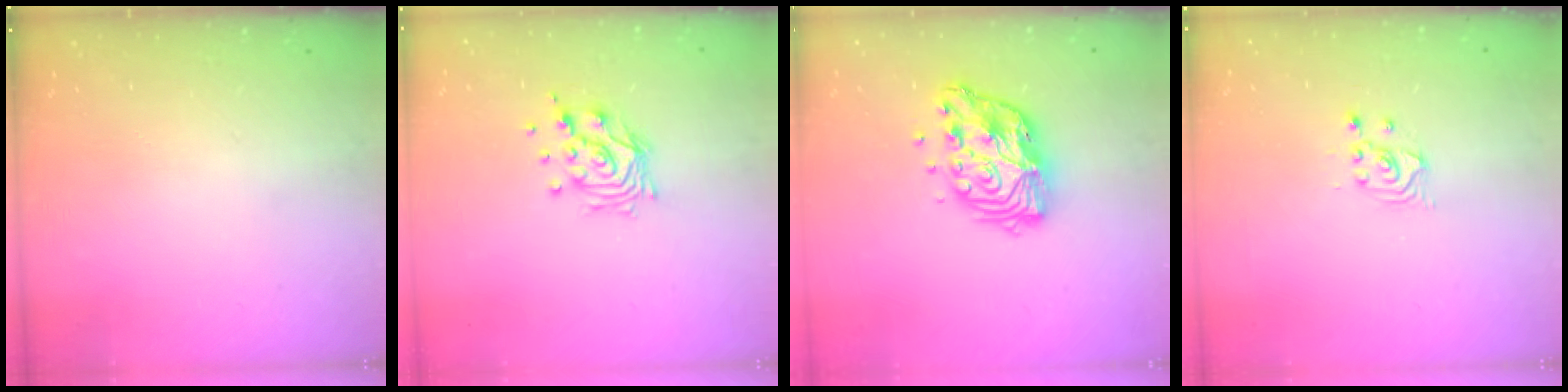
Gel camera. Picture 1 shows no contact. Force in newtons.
{"total": 11.1, "press": 11.0, "slide": 0.9}
{"total": 12.8, "press": 12.8, "slide": 1.0}
{"total": 2.5, "press": 2.5, "slide": 0.3}